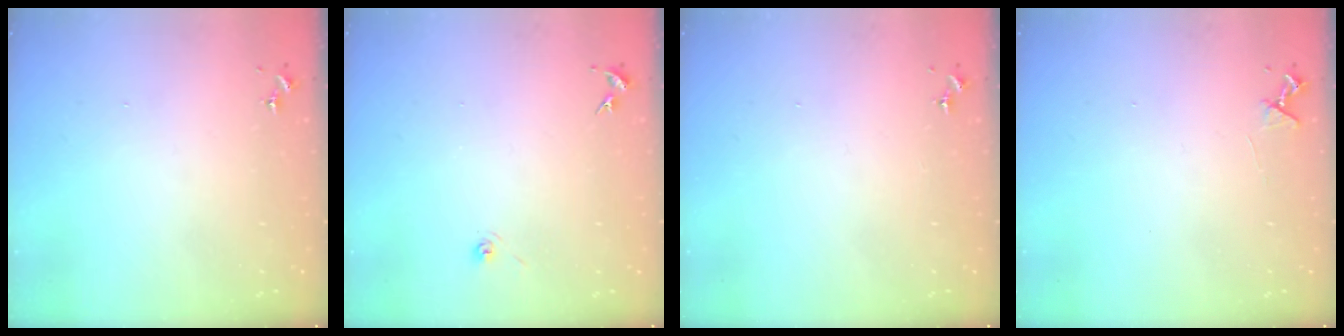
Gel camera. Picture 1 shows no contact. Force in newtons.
{"total": 3.3, "press": 2.8, "slide": 1.7}
{"total": 0.0}
{"total": 4.2, "press": 4.1, "slide": 0.5}